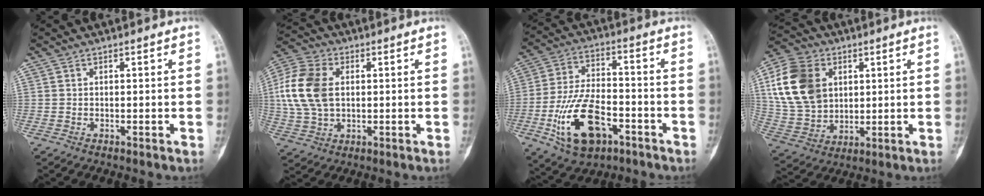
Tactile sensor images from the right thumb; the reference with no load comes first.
{"total": 13.7, "force": [1.6, 9.4, 9.9], "torque": [-0.198, 0.011, 0.029]}
{"total": 16.0, "force": [-6.4, 8.8, 11.7], "torque": [-0.208, 0.032, -0.110]}
{"total": 16.8, "force": [4.5, 12.6, 10.2], "torque": [-0.181, -0.001, 0.090]}